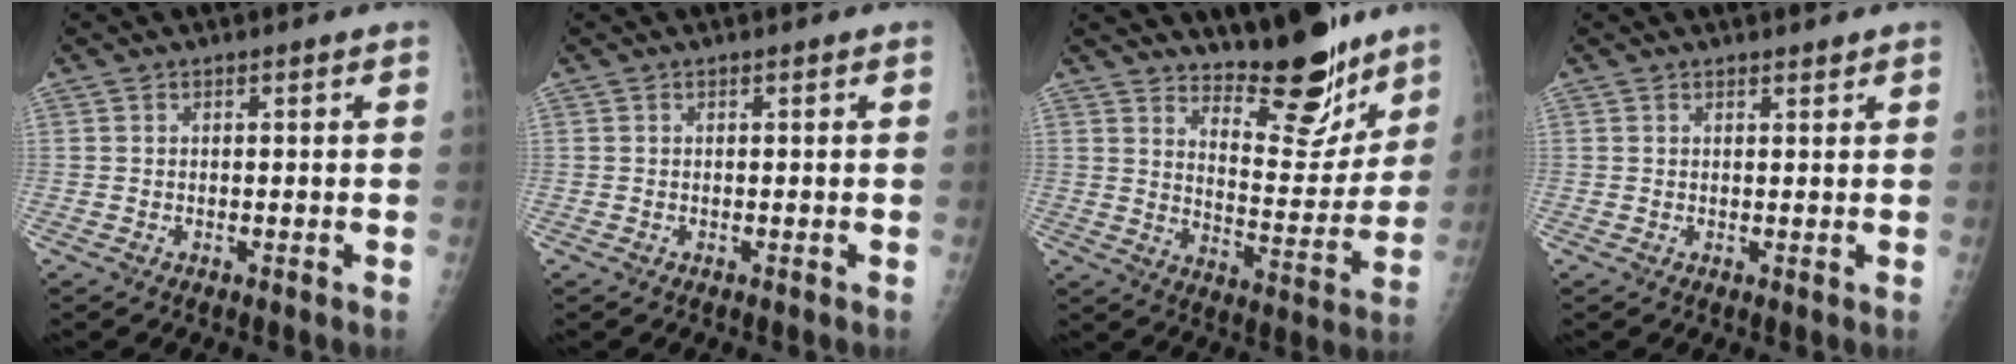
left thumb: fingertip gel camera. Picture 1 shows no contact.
{"total": 0.0}
{"total": 14.6, "force": [11.9, 4.6, 7.0], "torque": [-0.055, -0.104, 0.187]}
{"total": 1.0, "force": [0.9, 0.3, 0.3], "torque": [-0.003, -0.007, 0.014]}